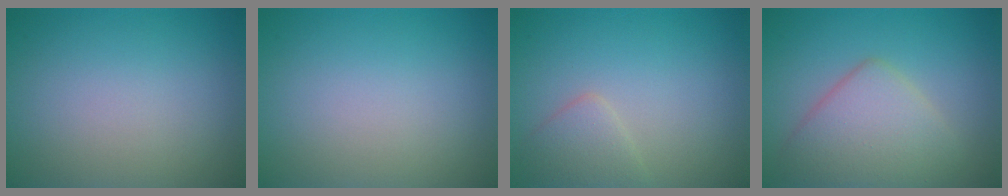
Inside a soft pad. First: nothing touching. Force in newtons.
{"total": 0.0}
{"total": 2.0, "press": 2.0, "slide": 0.0}
{"total": 5.0, "press": 5.0, "slide": 0.3}